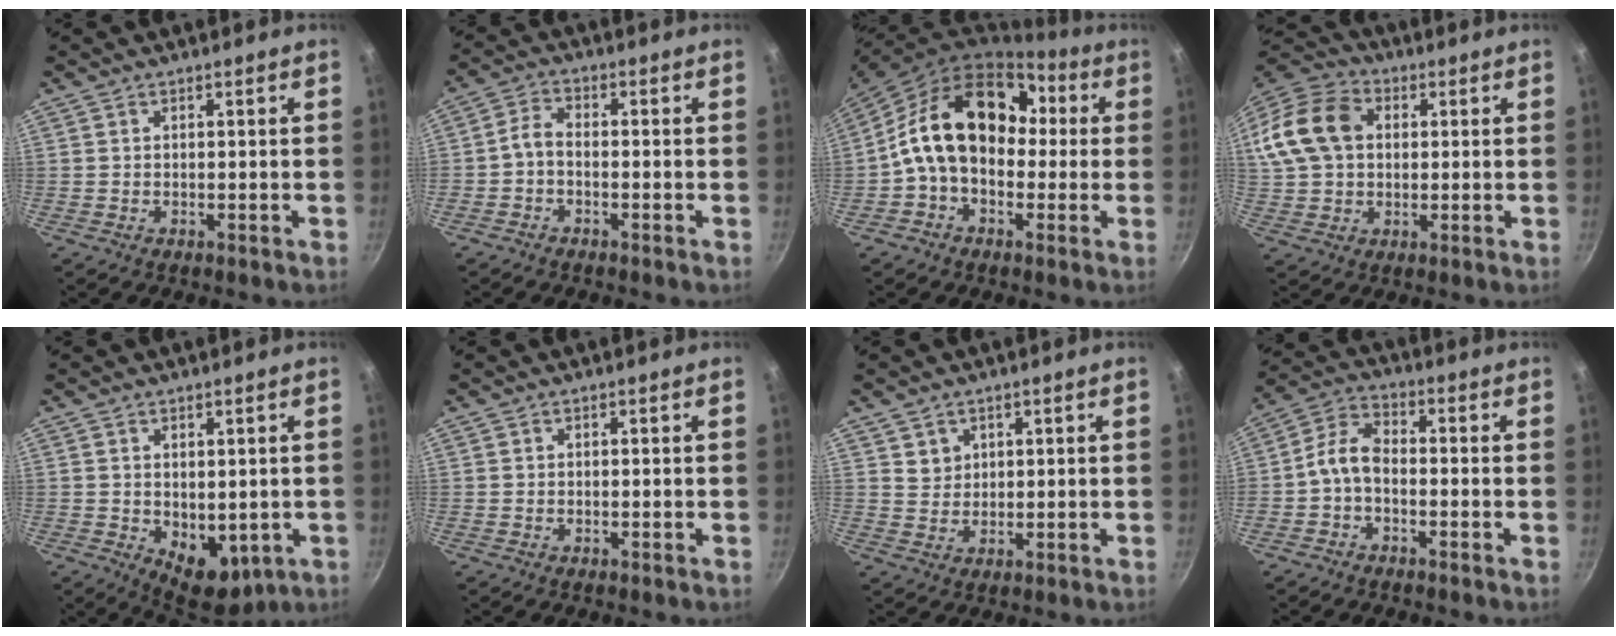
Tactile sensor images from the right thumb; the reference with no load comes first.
{"total": 3.1, "force": [-1.5, 1.7, 2.2], "torque": [-0.051, 0.023, -0.038]}
{"total": 17.8, "force": [1.1, 12.8, 12.2], "torque": [-0.170, 0.049, 0.000]}
{"total": 17.7, "force": [3.2, 13.2, 11.2], "torque": [-0.230, 0.033, 0.047]}
{"total": 8.0, "force": [-0.7, 5.2, 6.1], "torque": [-0.059, -0.017, 0.009]}
{"total": 0.0}
{"total": 2.9, "force": [1.5, 2.4, 0.6], "torque": [0.008, 0.002, 0.030]}
{"total": 5.8, "force": [-2.0, 3.4, 4.3], "torque": [-0.089, 0.035, -0.050]}